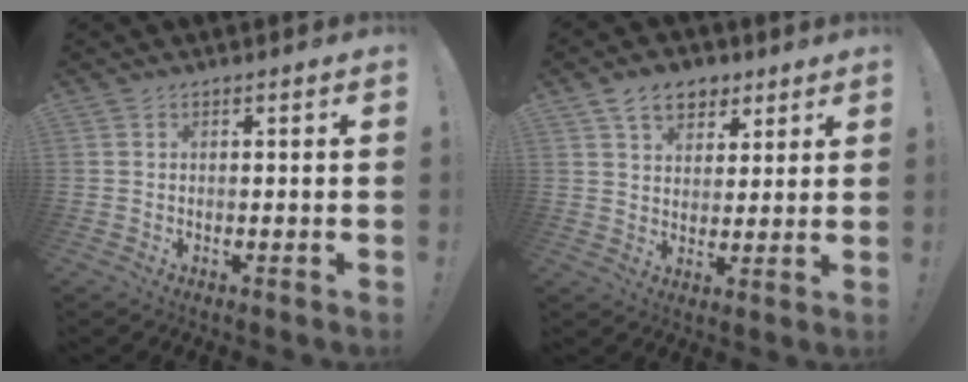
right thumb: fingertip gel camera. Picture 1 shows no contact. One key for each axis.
{"total": 9.8, "fx": 5.6, "fy": 6.8, "fz": 4.3, "tx": -0.061, "ty": -0.020, "tz": 0.108}